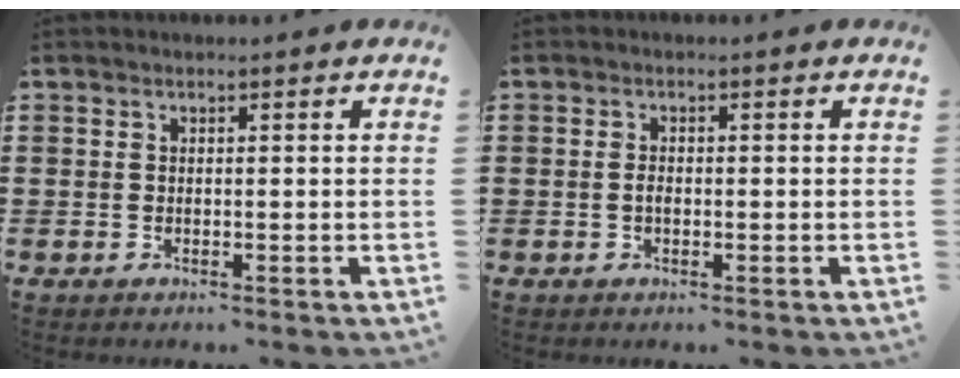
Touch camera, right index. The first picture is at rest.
{"total": 1.2, "force": [-0.3, 0.6, 1.0], "torque": [-0.020, 0.000, -0.006]}